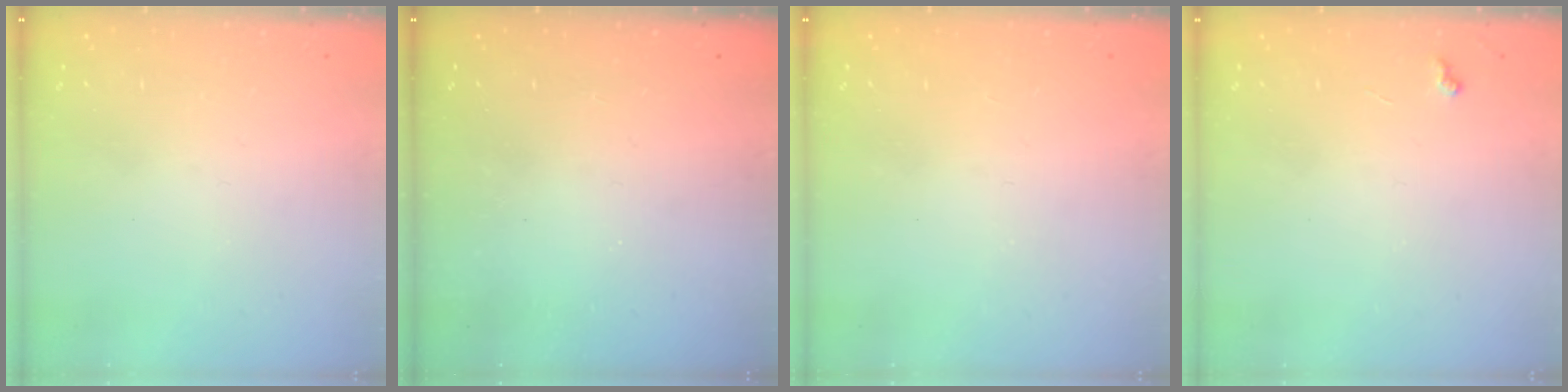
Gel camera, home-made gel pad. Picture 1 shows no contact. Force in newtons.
{"total": 1.4, "press": 1.3, "slide": 0.4}
{"total": 1.0, "press": 0.9, "slide": 0.4}
{"total": 4.8, "press": 4.8, "slide": 0.5}